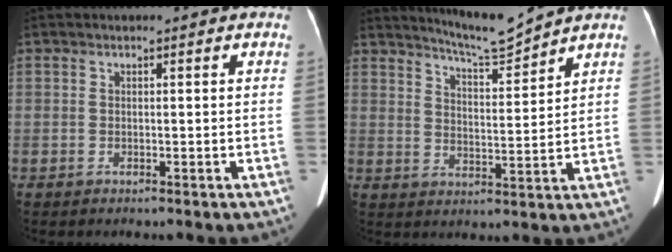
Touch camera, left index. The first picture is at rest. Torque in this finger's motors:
{"motor_torque": [-0.48, -0.50, 0.02, 0.00]}